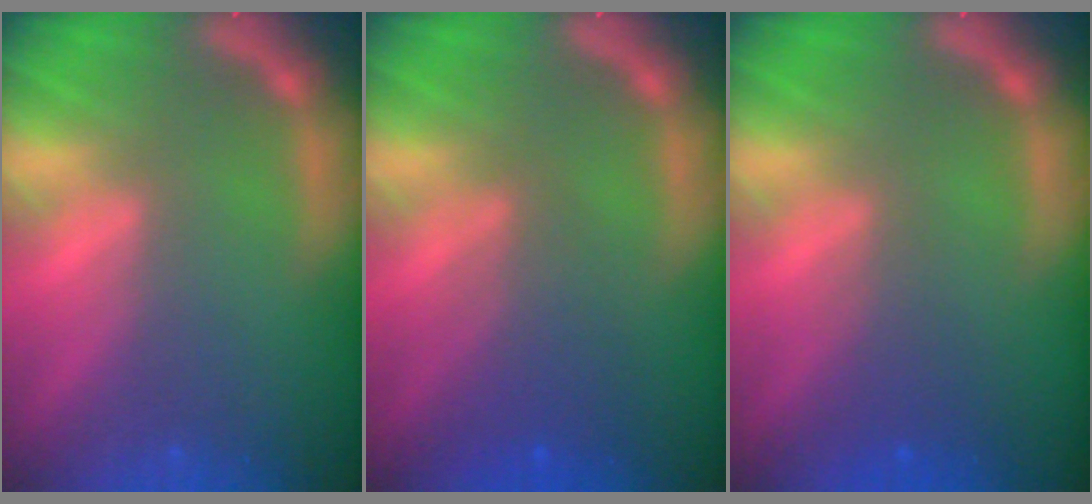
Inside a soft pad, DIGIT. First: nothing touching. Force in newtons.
{"total": 3.6}
{"total": 2.0}